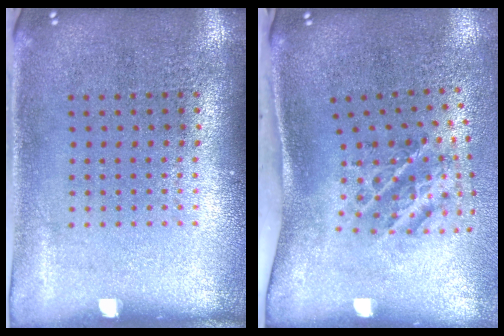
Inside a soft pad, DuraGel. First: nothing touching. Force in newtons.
{"total": 1.8, "press": 1.2, "slide": 1.3}